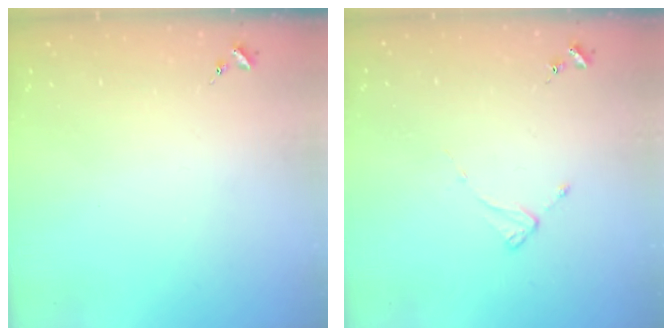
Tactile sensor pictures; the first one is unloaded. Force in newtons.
{"total": 2.0, "press": 2.0, "slide": 0.3}